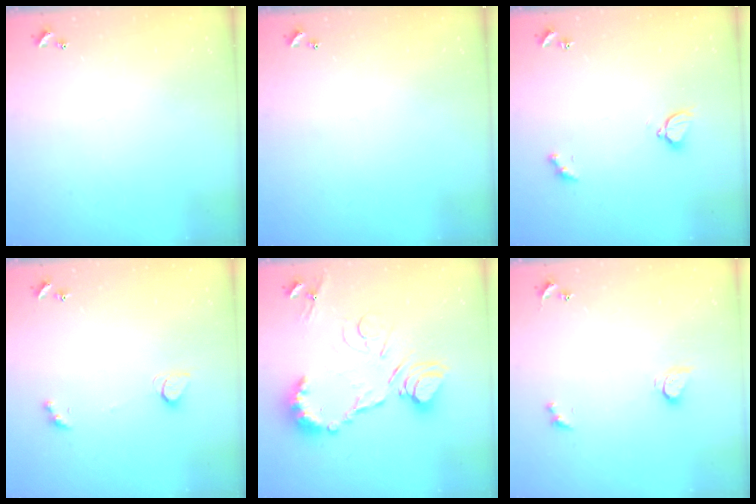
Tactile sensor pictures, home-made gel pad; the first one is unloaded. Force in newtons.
{"total": 0.0}
{"total": 3.0, "press": 3.0, "slide": 0.5}
{"total": 2.6, "press": 2.6, "slide": 0.5}
{"total": 15.6, "press": 15.5, "slide": 1.7}
{"total": 2.6, "press": 2.6, "slide": 0.2}